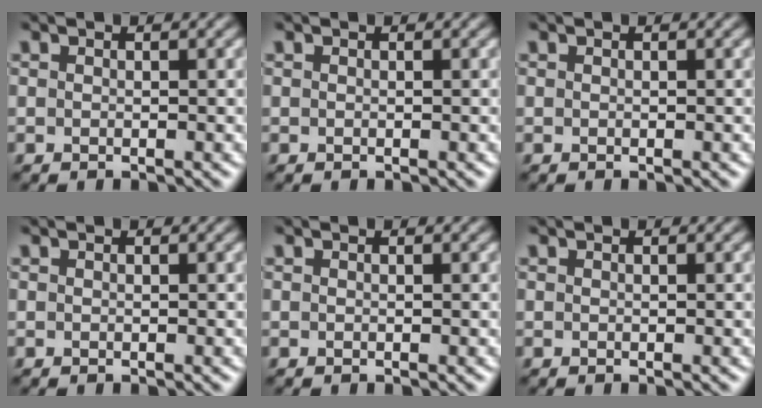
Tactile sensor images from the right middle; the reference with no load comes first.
{"total": 0.0}
{"total": 0.0}
{"total": 0.0}
{"total": 0.0}
{"total": 0.0}